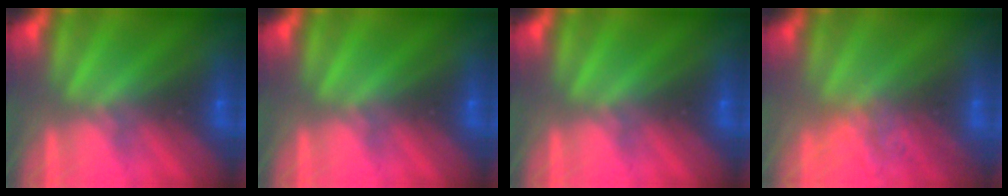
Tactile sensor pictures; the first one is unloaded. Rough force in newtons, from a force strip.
{"total": 0.0}
{"total": 0.0}
{"total": 3.2}